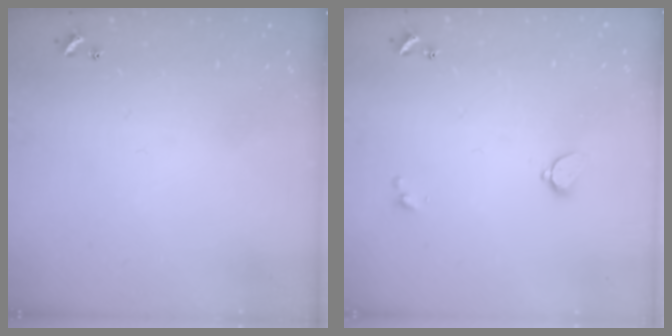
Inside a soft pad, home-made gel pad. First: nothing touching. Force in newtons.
{"total": 1.7, "press": 1.6, "slide": 0.5}